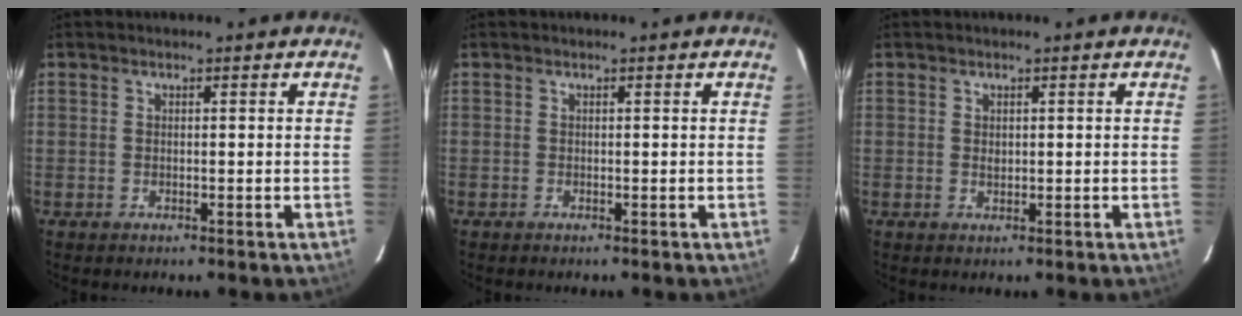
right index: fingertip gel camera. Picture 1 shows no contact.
{"total": 0.0}
{"total": 0.9, "force": [0.3, 0.7, 0.5], "torque": [-0.008, 0.002, 0.006]}